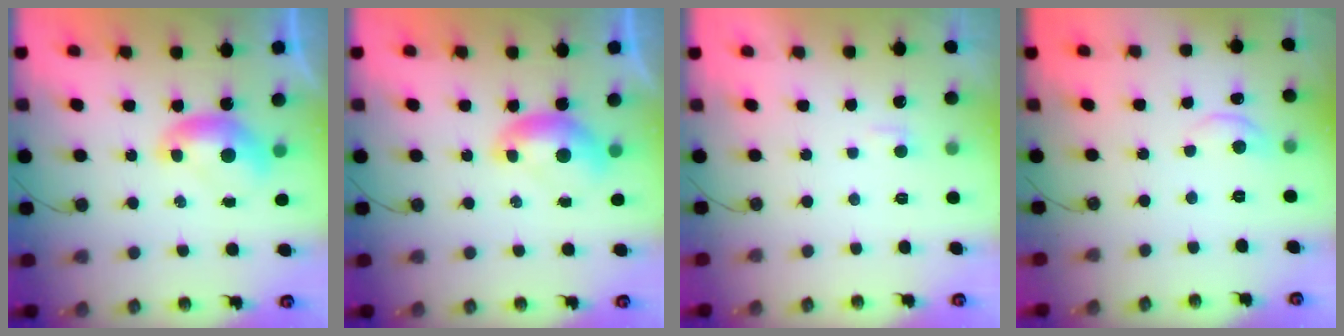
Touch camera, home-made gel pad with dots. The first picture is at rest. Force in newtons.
{"total": 0.0}
{"total": 3.1, "press": 3.1, "slide": 0.2}
{"total": 2.4, "press": 2.3, "slide": 0.6}